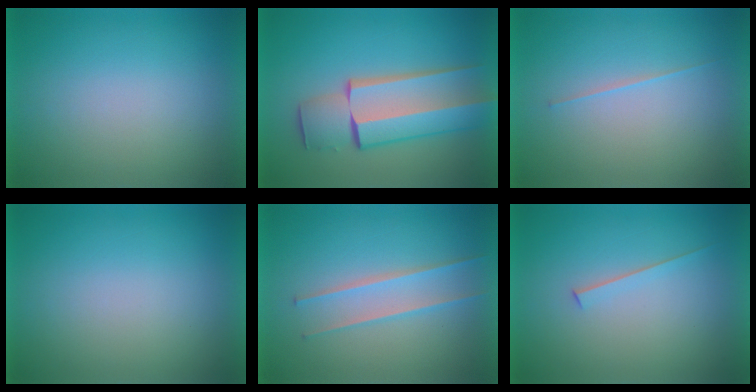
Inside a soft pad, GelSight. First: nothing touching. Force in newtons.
{"total": 7.4}
{"total": 1.3}
{"total": 0.0}
{"total": 2.4}
{"total": 1.6}